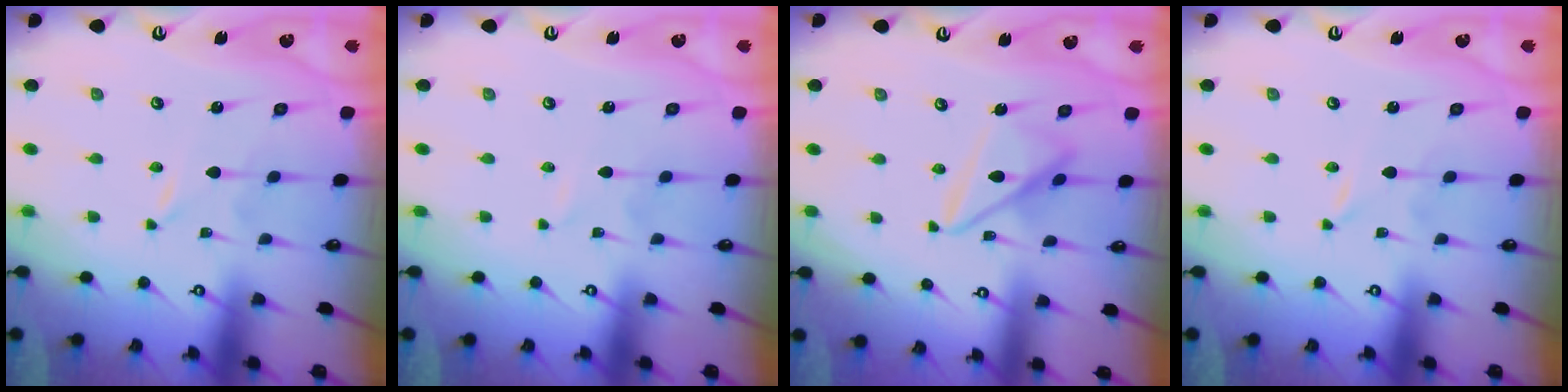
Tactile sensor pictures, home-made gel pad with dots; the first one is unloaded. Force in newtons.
{"total": 0.0}
{"total": 12.7, "press": 12.6, "slide": 1.2}
{"total": 0.0}